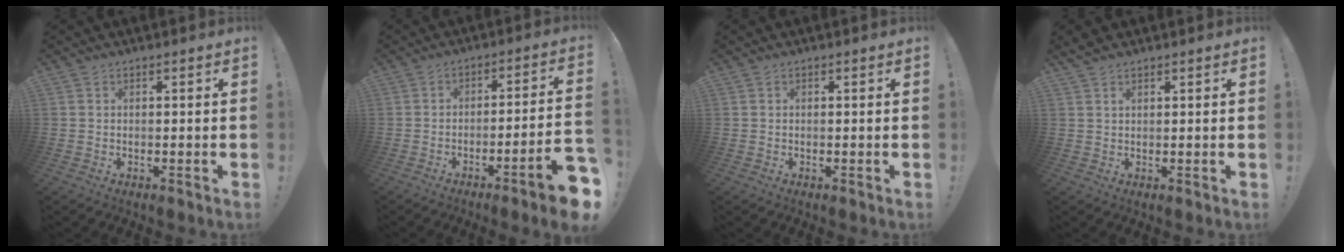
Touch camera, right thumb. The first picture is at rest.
{"total": 9.7, "force": [-5.5, 0.4, 8.0], "torque": [-0.121, 0.023, -0.090]}
{"total": 0.0}
{"total": 1.6, "force": [1.3, 0.7, 0.8], "torque": [-0.012, -0.003, 0.023]}